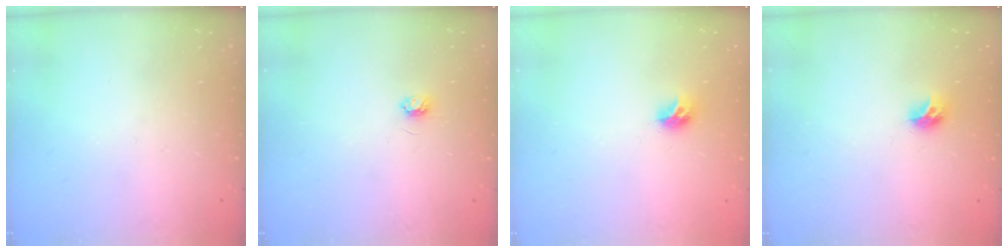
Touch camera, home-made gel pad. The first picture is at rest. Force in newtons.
{"total": 3.5, "press": 3.5, "slide": 0.4}
{"total": 7.5, "press": 7.4, "slide": 0.7}
{"total": 7.5, "press": 7.4, "slide": 0.7}